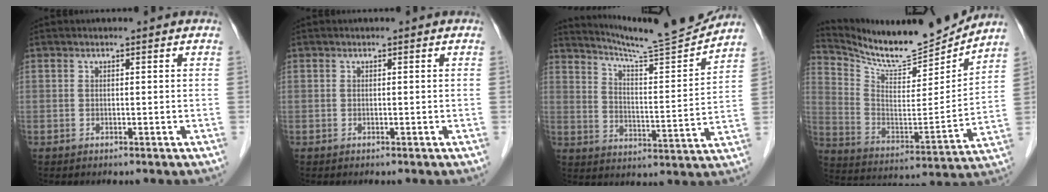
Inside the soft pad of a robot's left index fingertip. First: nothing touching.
{"total": 0.0}
{"total": 14.2, "force": [13.6, -1.5, 3.6], "torque": [-0.066, -0.033, 0.206]}
{"total": 16.4, "force": [15.7, 1.2, 4.6], "torque": [-0.101, -0.035, 0.263]}